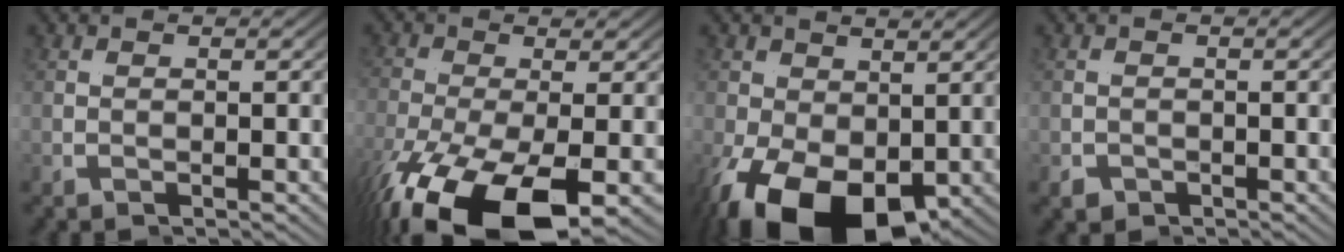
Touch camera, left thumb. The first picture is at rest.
{"total": 7.7, "force": [-5.3, 1.7, 5.4], "torque": [-0.107, -0.023, -0.077]}
{"total": 9.3, "force": [-4.0, 5.3, 6.5], "torque": [-0.139, -0.038, -0.048]}
{"total": 0.9, "force": [-0.7, 0.5, -0.5], "torque": [0.005, -0.009, -0.007]}